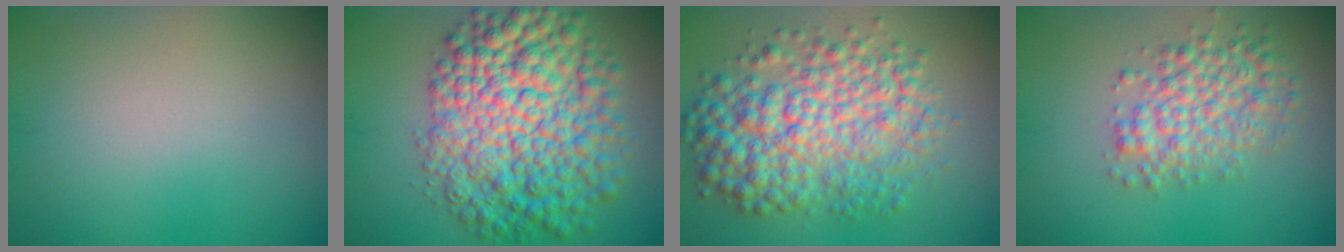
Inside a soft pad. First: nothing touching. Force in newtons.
{"total": 11.6, "press": 11.6, "slide": 0.2}
{"total": 8.4, "press": 8.4, "slide": 0.1}
{"total": 4.6, "press": 4.6, "slide": 0.2}